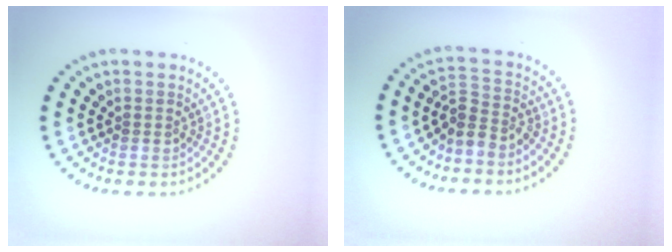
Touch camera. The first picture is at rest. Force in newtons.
{"total": 2.5, "press": 1.9, "slide": 1.7}